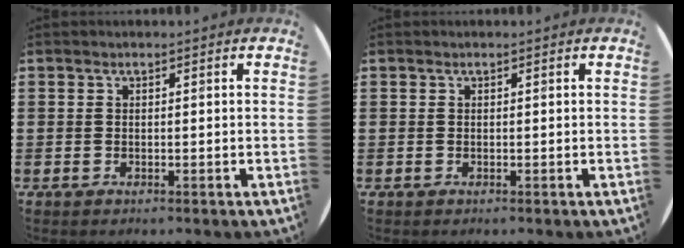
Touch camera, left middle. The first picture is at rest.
{"total": 0.0}